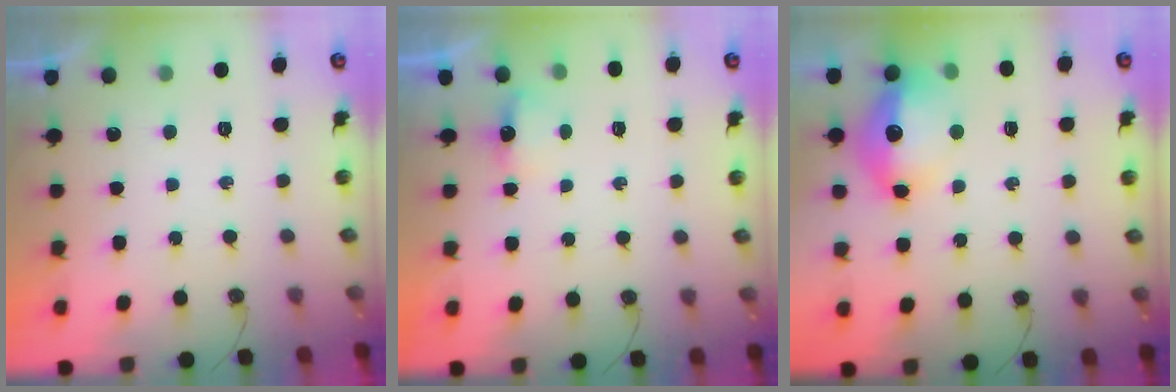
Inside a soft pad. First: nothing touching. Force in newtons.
{"total": 3.2, "press": 3.1, "slide": 0.6}
{"total": 13.4, "press": 13.3, "slide": 1.5}